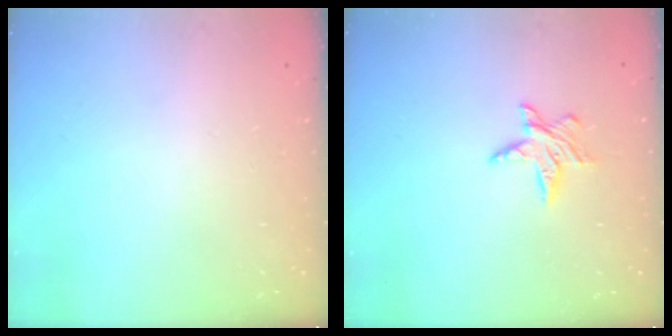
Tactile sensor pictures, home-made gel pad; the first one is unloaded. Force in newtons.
{"total": 6.4, "press": 6.4, "slide": 0.4}